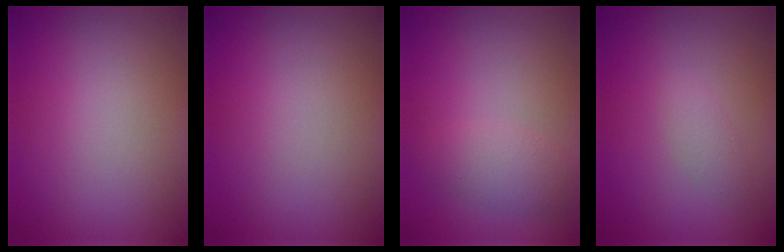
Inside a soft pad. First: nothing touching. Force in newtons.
{"total": 0.0}
{"total": 2.4, "press": 2.4, "slide": 0.1}
{"total": 1.1, "press": 1.1, "slide": 0.0}